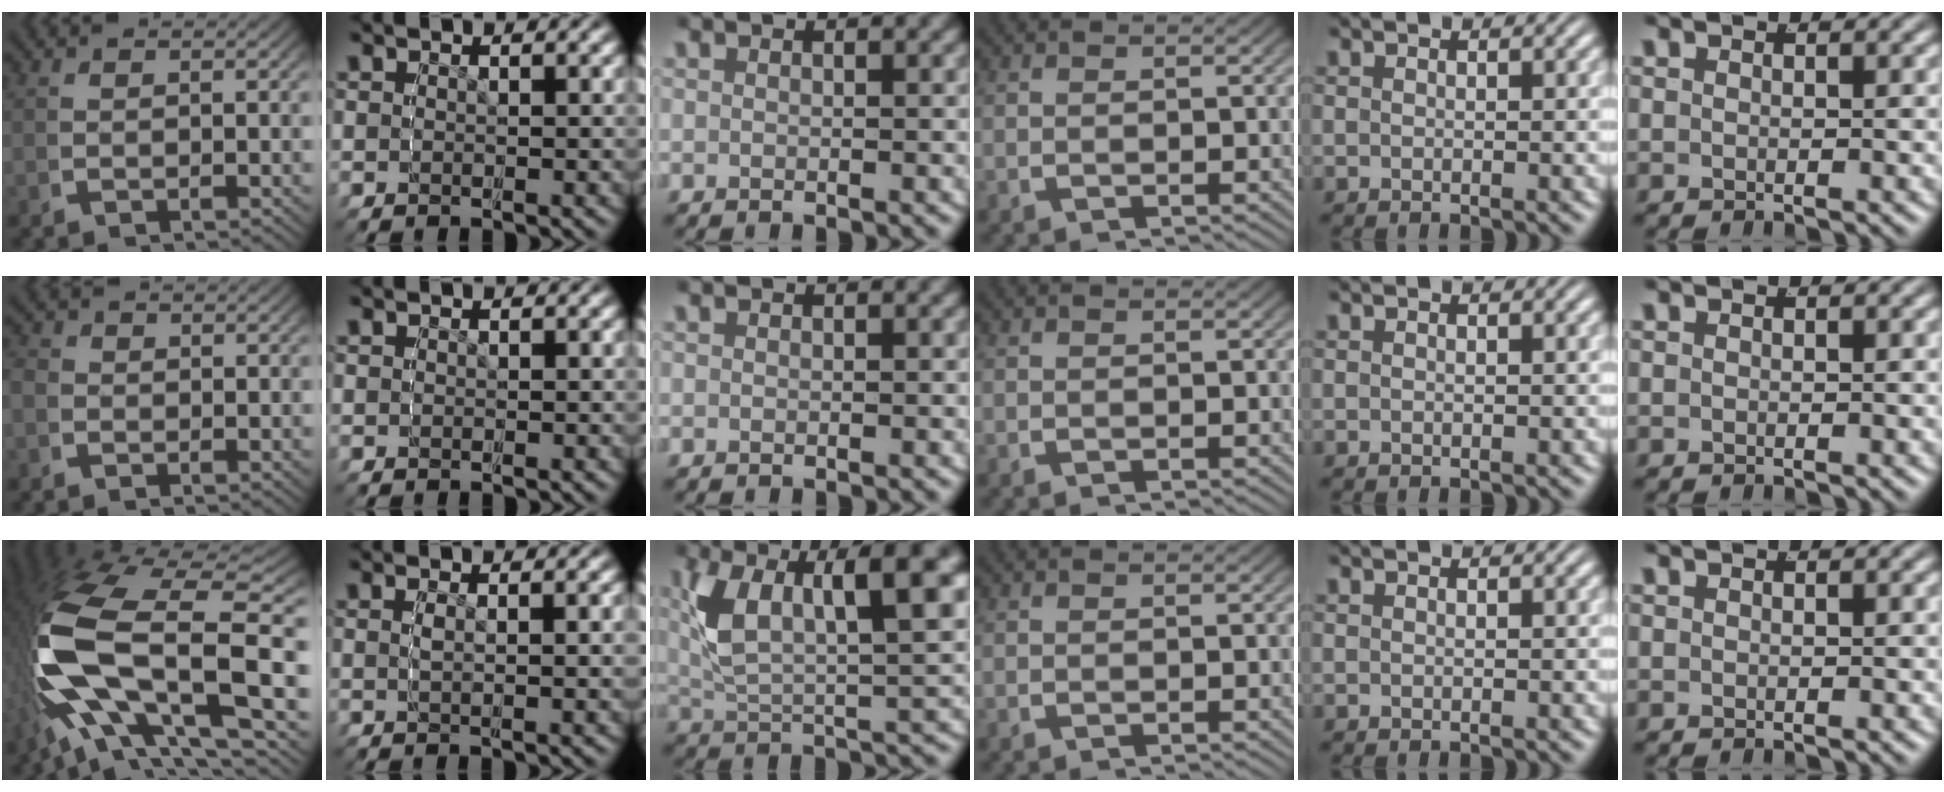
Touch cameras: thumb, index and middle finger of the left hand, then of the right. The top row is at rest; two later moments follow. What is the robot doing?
{"motion": "grasp_and_lifting", "object": "button"}